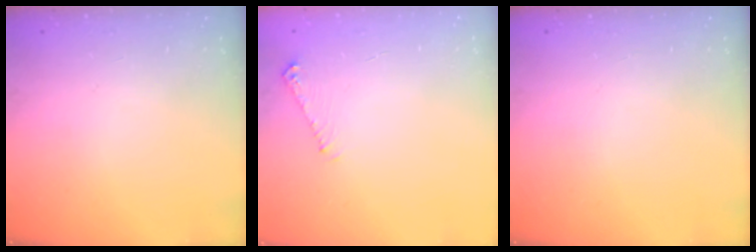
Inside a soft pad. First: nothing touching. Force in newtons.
{"total": 4.7, "press": 4.7, "slide": 0.7}
{"total": 0.0}